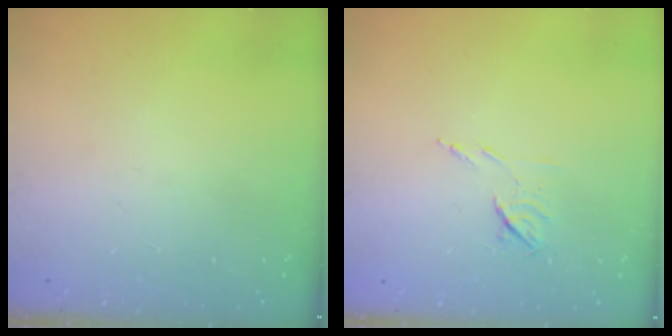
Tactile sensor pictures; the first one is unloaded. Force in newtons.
{"total": 6.4, "press": 6.3, "slide": 0.9}